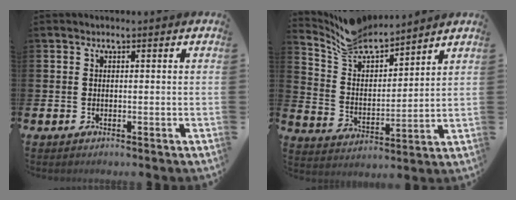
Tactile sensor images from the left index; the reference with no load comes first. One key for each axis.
{"total": 8.3, "fx": 7.8, "fy": 2.1, "fz": 1.7, "tx": -0.075, "ty": -0.050, "tz": 0.144}